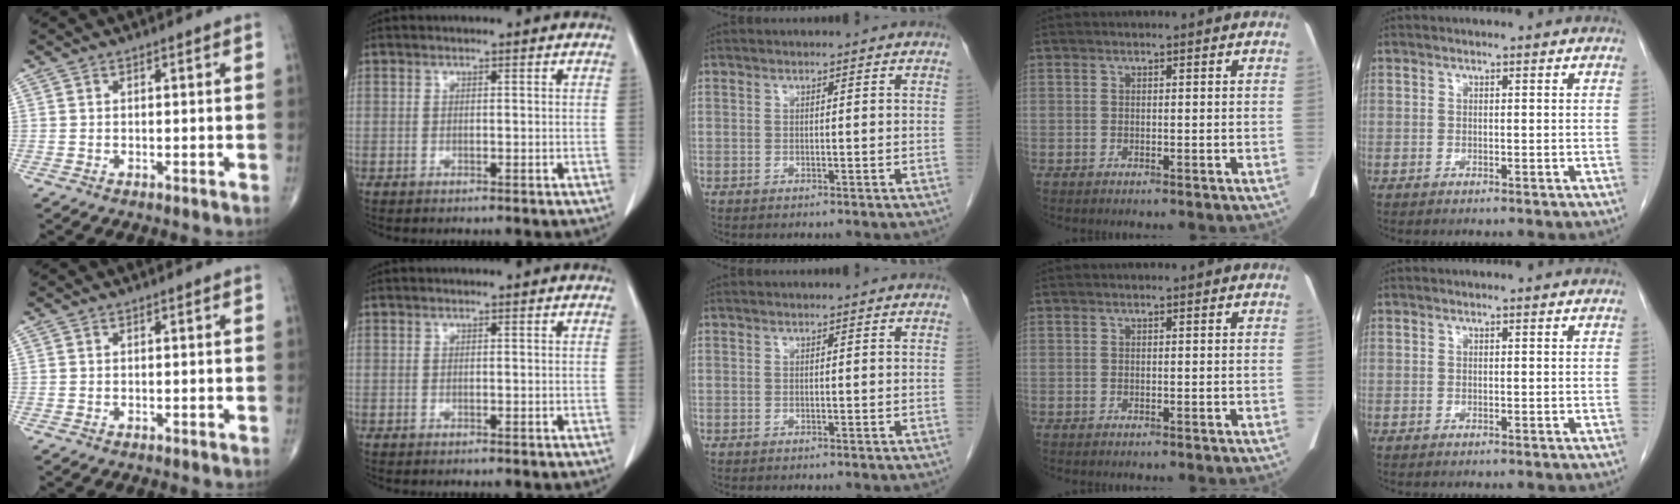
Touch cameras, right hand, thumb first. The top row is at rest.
{}